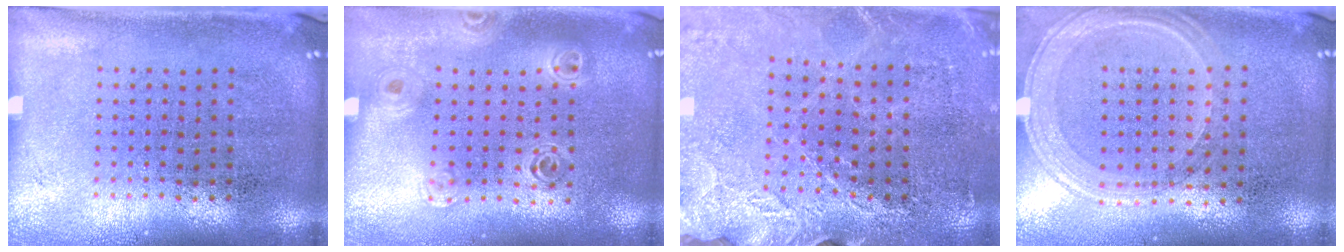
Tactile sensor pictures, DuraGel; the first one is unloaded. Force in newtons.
{"total": 1.2, "press": 1.2, "slide": 0.3}
{"total": 2.7, "press": 2.7, "slide": 0.4}
{"total": 1.2, "press": 1.1, "slide": 0.4}